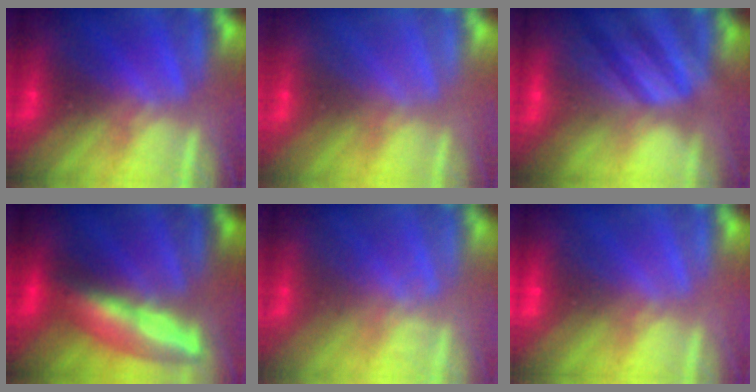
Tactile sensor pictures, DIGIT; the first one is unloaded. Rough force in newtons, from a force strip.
{"total": 3.1}
{"total": 8.0}
{"total": 8.9}
{"total": 1.7}
{"total": 1.8}